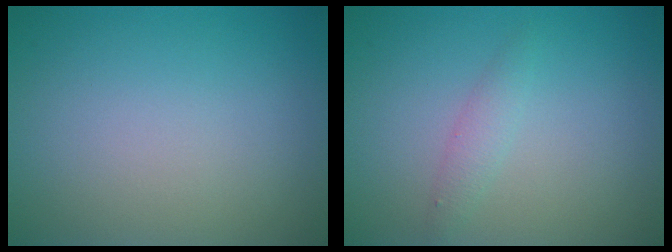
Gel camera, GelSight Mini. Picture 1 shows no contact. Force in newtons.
{"total": 1.4, "press": 1.4, "slide": 0.1}